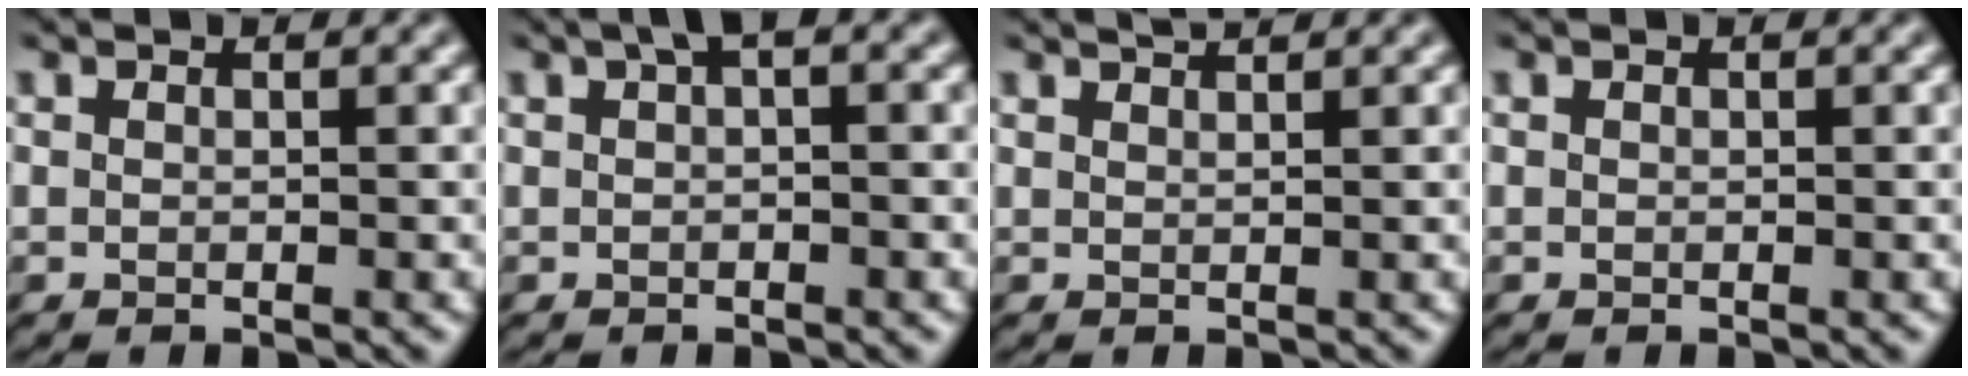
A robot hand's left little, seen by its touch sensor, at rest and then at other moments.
{"total": 3.1, "force": [1.3, 1.4, 2.4], "torque": [-0.036, 0.014, 0.015]}
{"total": 1.6, "force": [1.4, 0.2, 0.6], "torque": [0.002, 0.012, 0.012]}
{"total": 0.0}